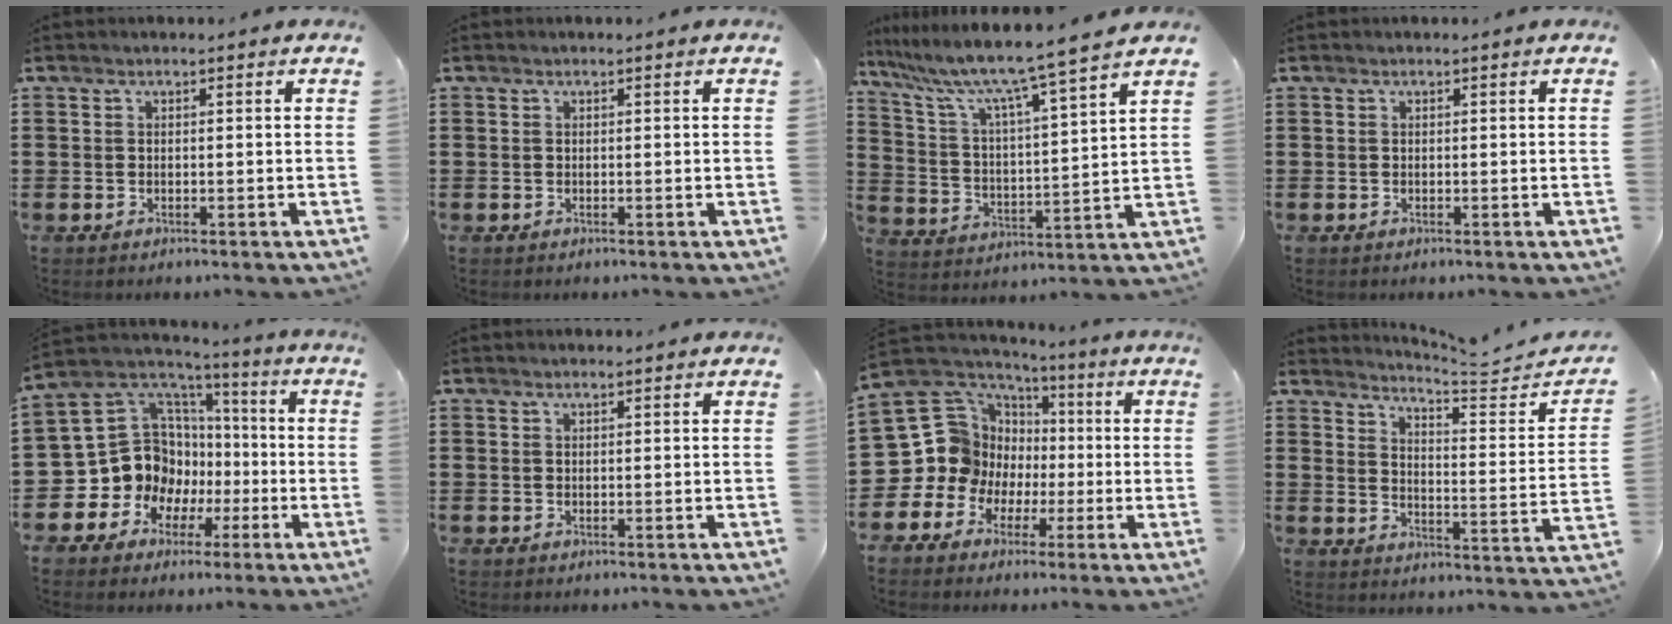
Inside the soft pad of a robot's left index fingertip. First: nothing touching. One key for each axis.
{"total": 0.0}
{"total": 7.8, "fx": 6.7, "fy": -0.8, "fz": 3.9, "tx": -0.107, "ty": -0.054, "tz": 0.102}
{"total": 0.0}
{"total": 12.9, "fx": -1.6, "fy": 11.8, "fz": 5.0, "tx": -0.156, "ty": -0.026, "tz": -0.022}
{"total": 0.6, "fx": 0.5, "fy": 0.0, "fz": 0.3, "tx": -0.007, "ty": 0.000, "tz": 0.010}
{"total": 9.8, "fx": 0.2, "fy": 9.8, "fz": 0.8, "tx": -0.083, "ty": -0.033, "tz": 0.013}
{"total": 4.4, "fx": 4.1, "fy": -0.7, "fz": 1.3, "tx": -0.040, "ty": -0.040, "tz": 0.063}